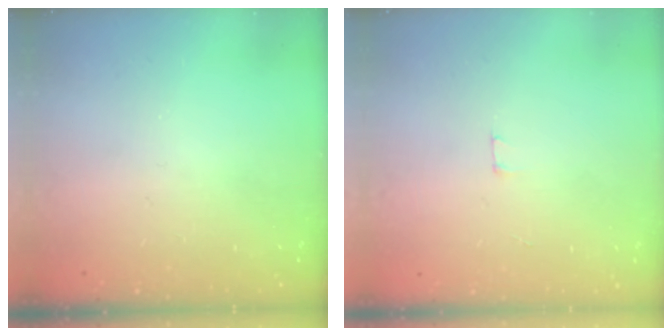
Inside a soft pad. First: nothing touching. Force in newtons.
{"total": 1.8, "press": 1.8, "slide": 0.1}